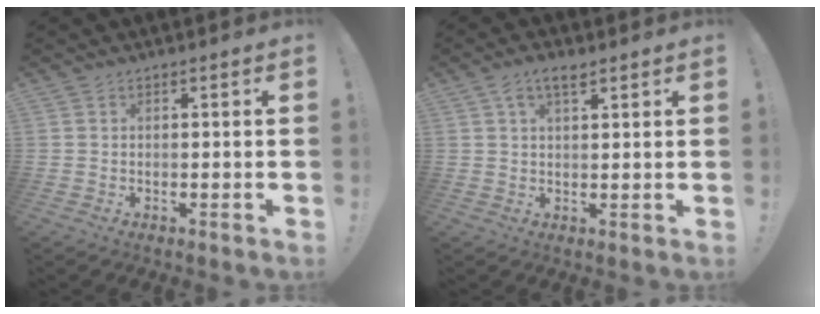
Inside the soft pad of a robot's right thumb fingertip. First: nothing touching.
{"total": 5.2, "force": [2.6, 2.5, 3.7], "torque": [-0.066, -0.004, 0.048]}